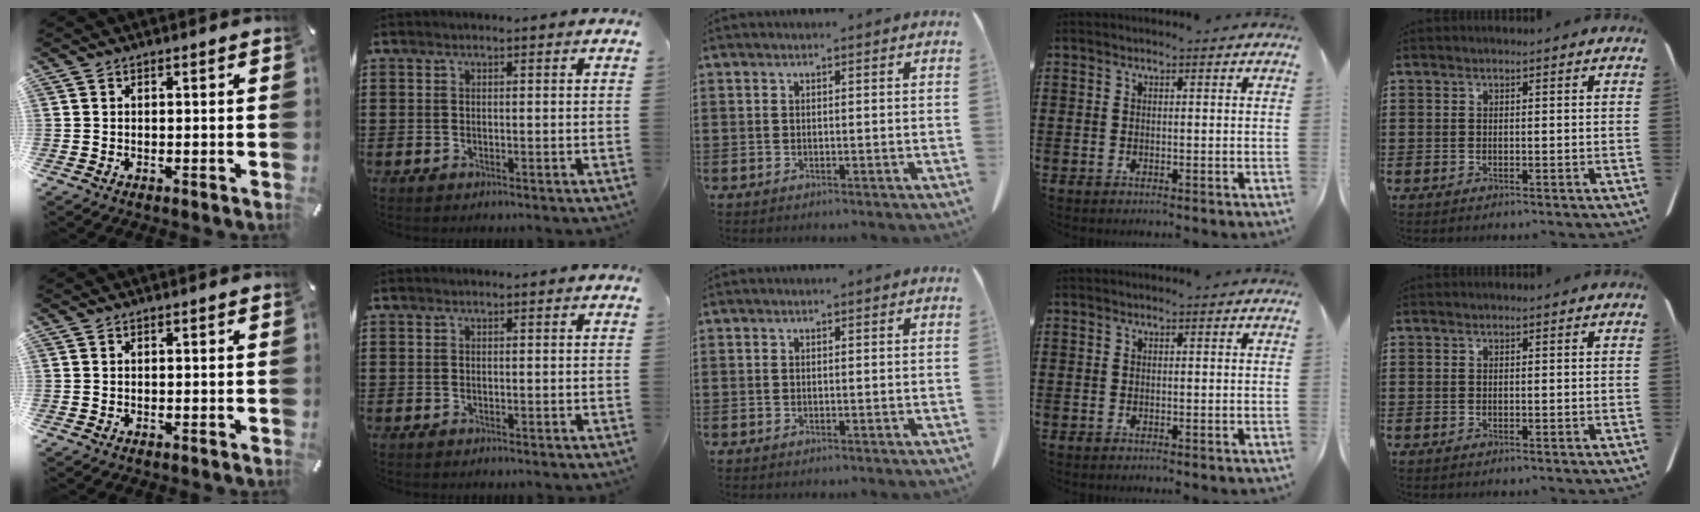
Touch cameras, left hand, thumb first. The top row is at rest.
{}